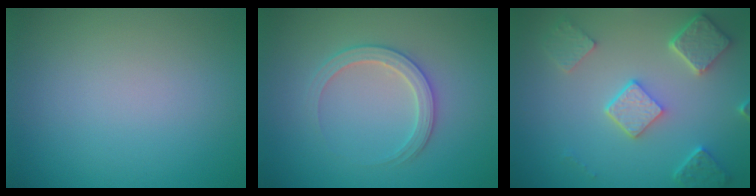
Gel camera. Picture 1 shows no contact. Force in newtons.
{"total": 2.8, "press": 2.7, "slide": 0.4}
{"total": 4.8, "press": 3.7, "slide": 3.0}